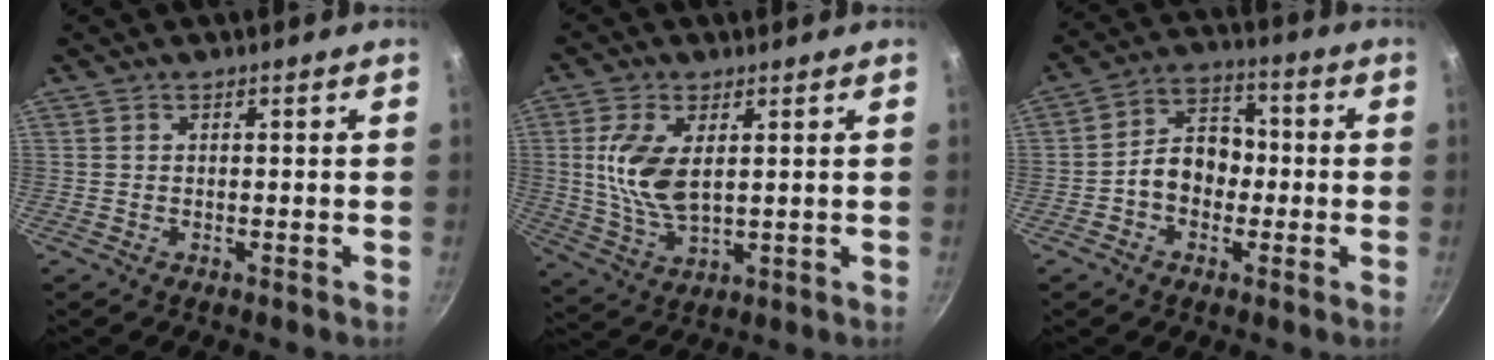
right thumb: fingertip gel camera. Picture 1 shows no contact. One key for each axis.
{"total": 10.2, "fx": 2.0, "fy": 5.2, "fz": 8.5, "tx": -0.172, "ty": -0.011, "tz": 0.044}
{"total": 9.2, "fx": -1.4, "fy": 7.0, "fz": 5.7, "tx": -0.047, "ty": 0.034, "tz": -0.037}